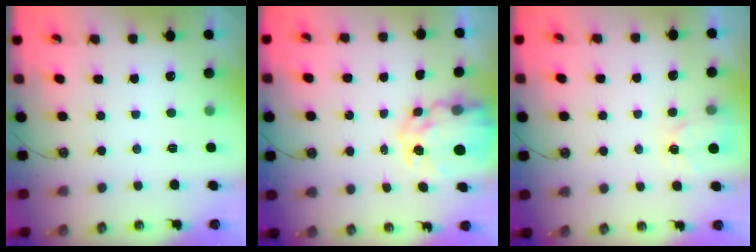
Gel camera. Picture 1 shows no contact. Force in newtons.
{"total": 9.3, "press": 9.3, "slide": 0.8}
{"total": 3.4, "press": 3.4, "slide": 0.6}